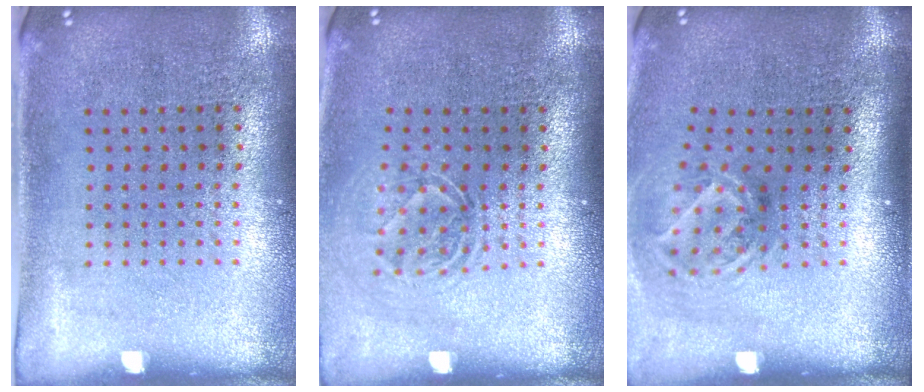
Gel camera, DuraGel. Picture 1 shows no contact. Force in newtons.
{"total": 1.7, "press": 1.2, "slide": 1.1}
{"total": 1.9, "press": 1.3, "slide": 1.5}